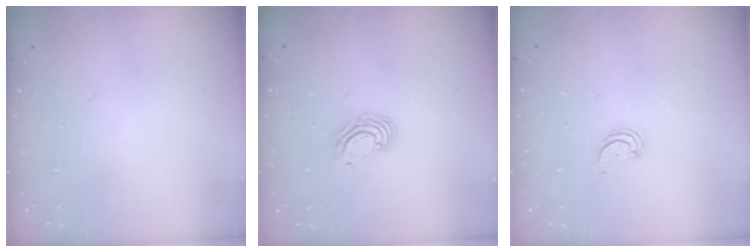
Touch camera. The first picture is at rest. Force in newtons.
{"total": 5.3, "press": 5.3, "slide": 0.4}
{"total": 2.2, "press": 2.2, "slide": 0.2}